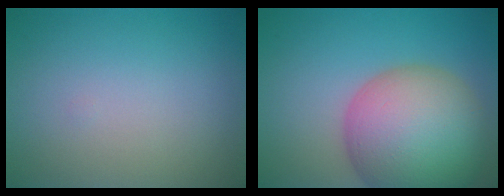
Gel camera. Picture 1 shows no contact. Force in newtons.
{"total": 13.0, "press": 13.0, "slide": 0.7}